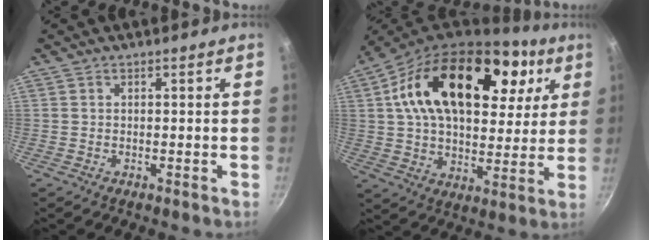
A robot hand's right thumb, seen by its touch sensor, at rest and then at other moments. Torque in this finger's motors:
{"motor_torque": [0.42, 4.58, 0.83, -0.27, 0.38]}